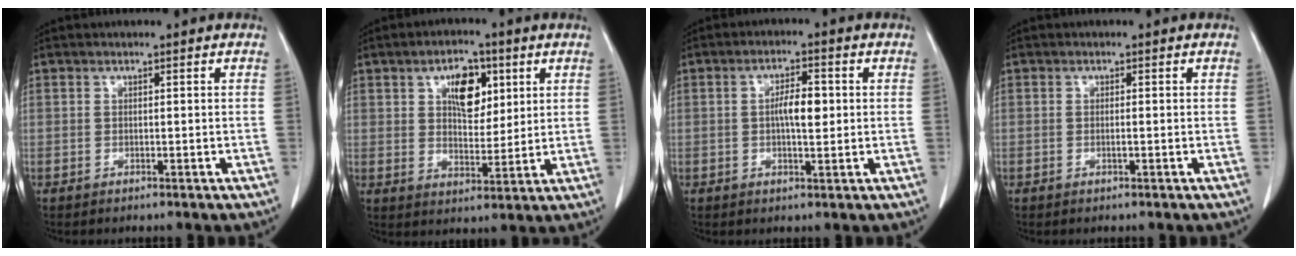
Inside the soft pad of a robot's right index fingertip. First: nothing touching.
{"total": 7.8, "force": [3.1, 4.1, 5.9], "torque": [-0.095, 0.009, 0.056]}
{"total": 4.6, "force": [0.1, 1.3, 4.4], "torque": [-0.080, 0.007, 0.001]}
{"total": 0.6, "force": [-0.3, 0.0, 0.5], "torque": [-0.010, 0.000, -0.004]}